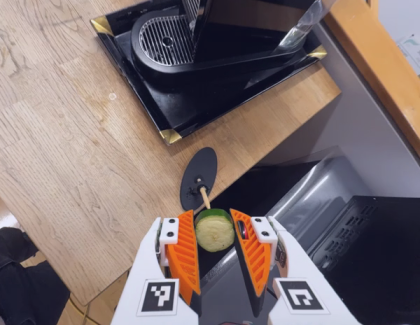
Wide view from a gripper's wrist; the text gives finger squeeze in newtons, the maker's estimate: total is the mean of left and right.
{"total": 9.8, "left": 10.0, "right": 9.7}